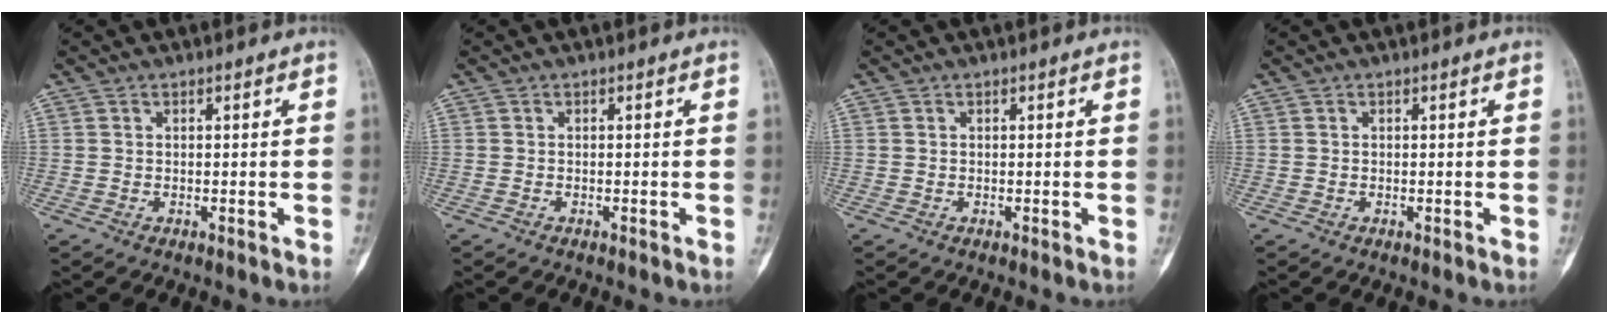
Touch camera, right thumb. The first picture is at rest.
{"total": 0.0}
{"total": 0.0}
{"total": 0.0}